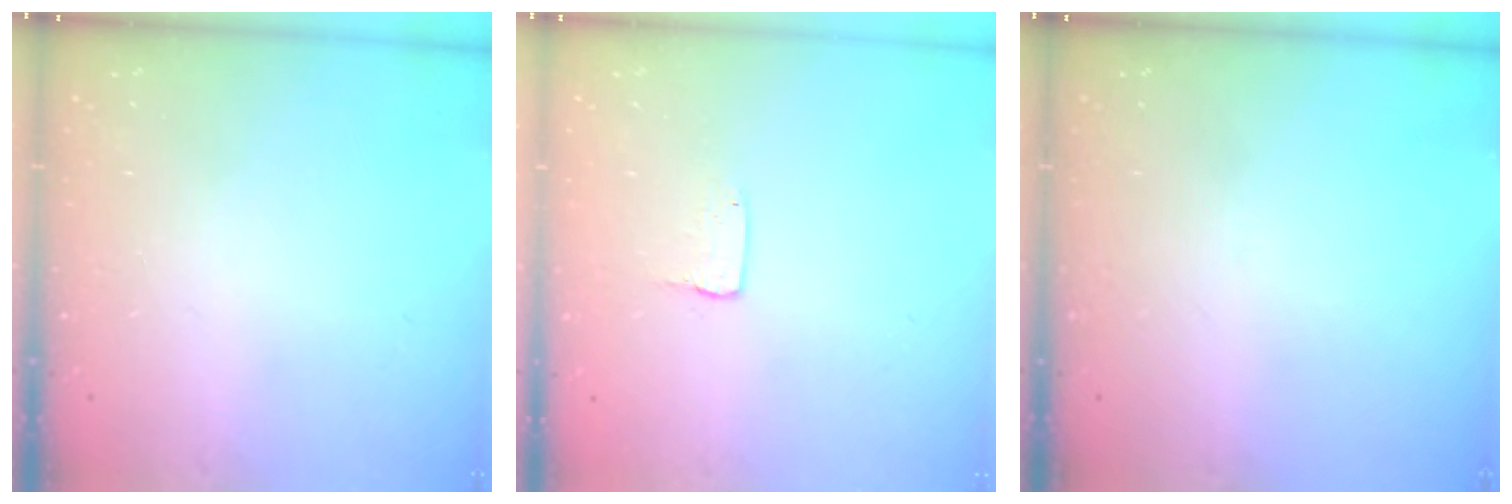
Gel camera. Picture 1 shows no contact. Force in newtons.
{"total": 2.0, "press": 2.0, "slide": 0.2}
{"total": 0.0}